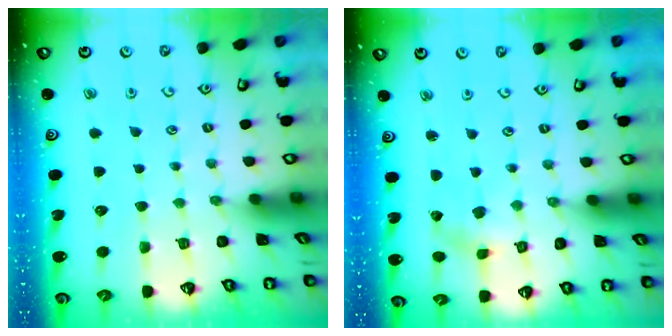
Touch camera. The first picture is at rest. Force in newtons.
{"total": 0.8, "press": 0.8, "slide": 0.2}